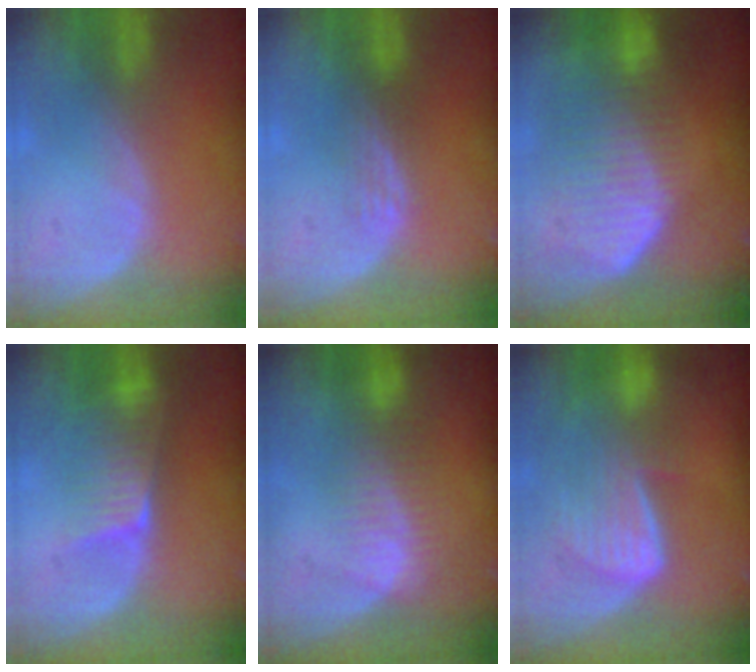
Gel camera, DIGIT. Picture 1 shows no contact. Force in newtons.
{"total": 2.2, "press": 2.2, "slide": 0.2}
{"total": 10.5, "press": 9.2, "slide": 5.1}
{"total": 6.4, "press": 5.7, "slide": 2.8}
{"total": 7.4, "press": 6.2, "slide": 3.9}
{"total": 8.2, "press": 7.5, "slide": 3.4}